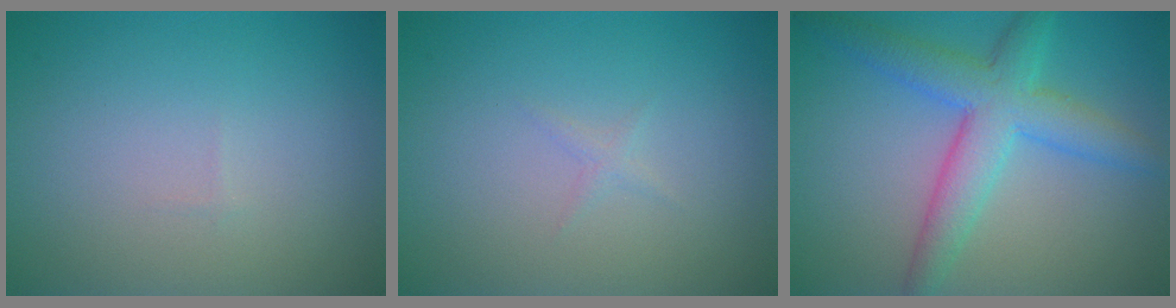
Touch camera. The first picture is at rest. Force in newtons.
{"total": 0.6, "press": 0.6, "slide": 0.0}
{"total": 5.6, "press": 5.6, "slide": 0.2}